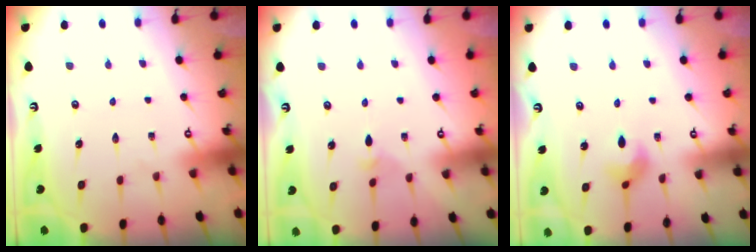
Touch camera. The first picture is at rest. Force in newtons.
{"total": 2.6, "press": 2.5, "slide": 0.7}
{"total": 4.9, "press": 4.9, "slide": 0.5}